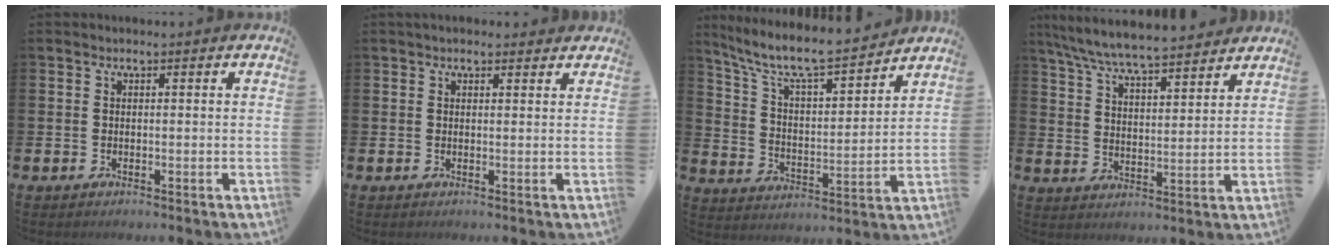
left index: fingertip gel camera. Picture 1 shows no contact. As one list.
[{"total": 1.3, "force": [1.2, 0.6, 0.3], "torque": [-0.001, 0.003, 0.020]}, {"total": 9.2, "force": [8.3, 1.5, 3.6], "torque": [-0.112, -0.054, 0.142]}, {"total": 7.5, "force": [7.2, 0.4, 2.0], "torque": [-0.072, -0.043, 0.129]}]